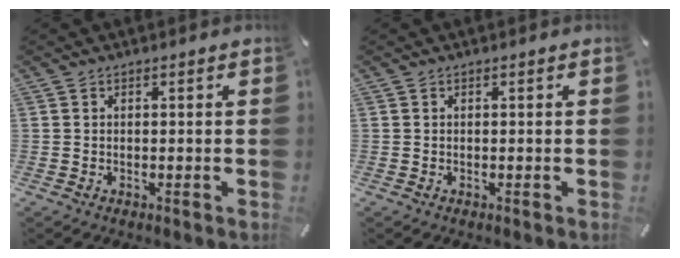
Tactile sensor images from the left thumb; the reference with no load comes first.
{"total": 0.0}